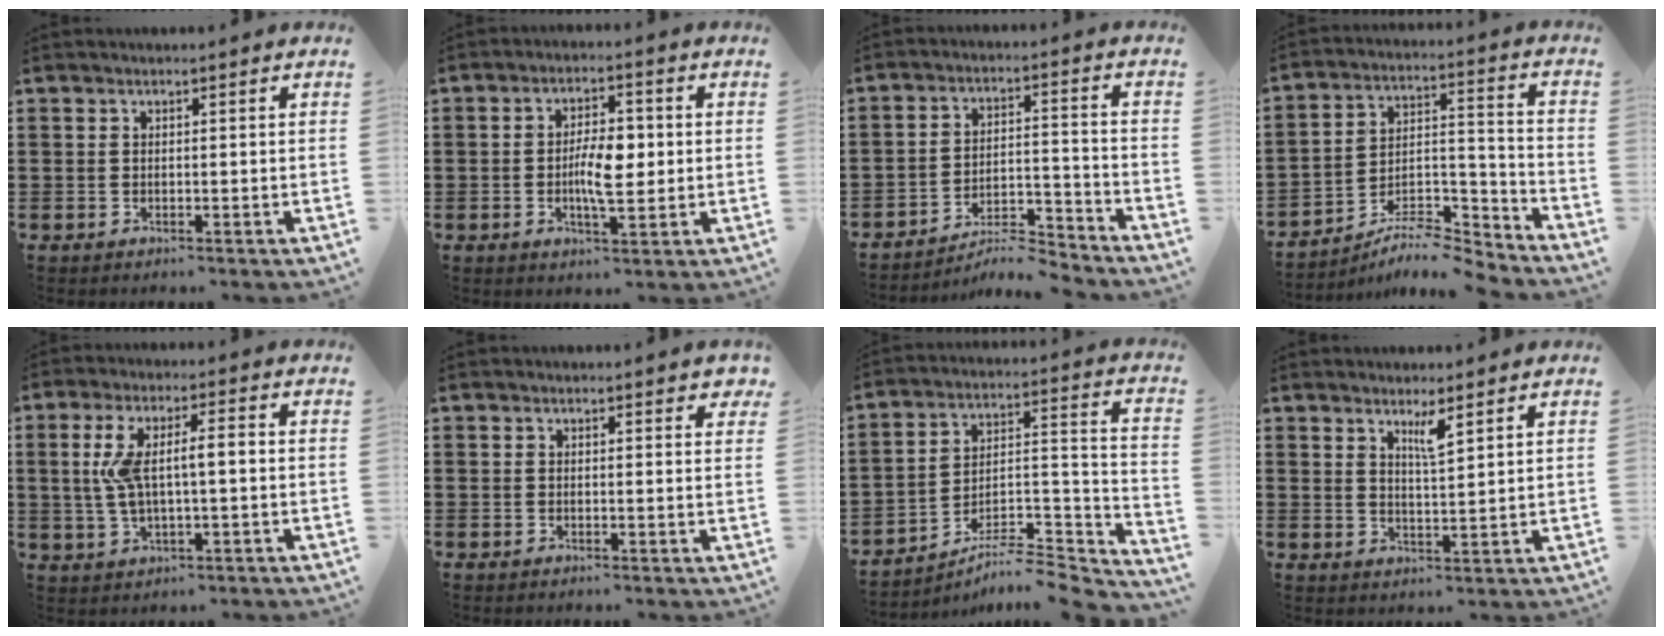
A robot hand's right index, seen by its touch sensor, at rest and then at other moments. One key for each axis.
{"total": 6.5, "fx": -0.3, "fy": 2.4, "fz": 6.0, "tx": -0.109, "ty": 0.001, "tz": -0.011}
{"total": 6.8, "fx": -6.4, "fy": 0.8, "fz": 2.1, "tx": -0.030, "ty": 0.010, "tz": -0.122}
{"total": 8.4, "fx": -7.7, "fy": 1.7, "fz": 2.9, "tx": -0.041, "ty": 0.017, "tz": -0.149}
{"total": 6.9, "fx": 0.5, "fy": 1.8, "fz": 6.6, "tx": -0.146, "ty": -0.003, "tz": -0.003}
{"total": 0.7, "fx": 0.6, "fy": 0.3, "fz": 0.2, "tx": 0.002, "ty": 0.000, "tz": 0.010}
{"total": 6.4, "fx": -5.7, "fy": 1.3, "fz": 2.8, "tx": -0.041, "ty": -0.007, "tz": -0.112}
{"total": 3.4, "fx": 2.4, "fy": 0.4, "fz": 2.4, "tx": -0.044, "ty": 0.000, "tz": 0.039}